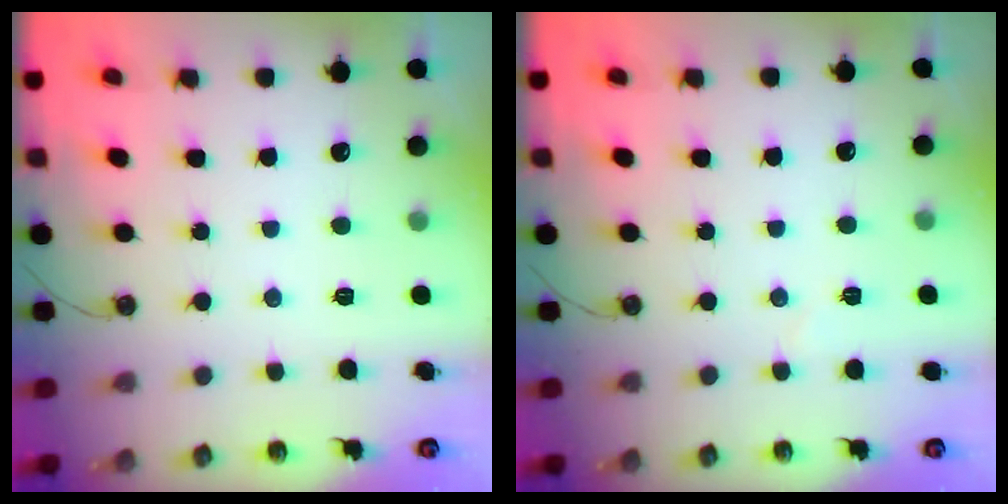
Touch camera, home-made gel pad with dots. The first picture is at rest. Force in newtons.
{"total": 3.7, "press": 3.1, "slide": 2.1}